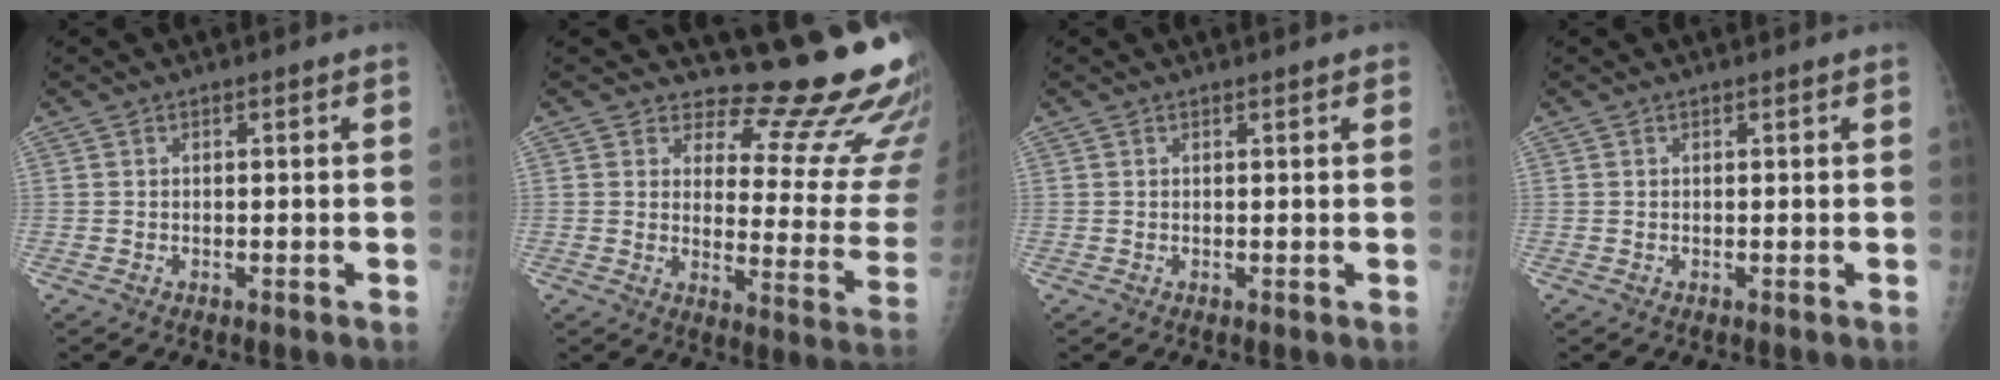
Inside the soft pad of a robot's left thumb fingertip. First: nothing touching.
{"total": 17.3, "force": [15.3, 4.6, 6.8], "torque": [-0.041, -0.158, 0.174]}
{"total": 1.1, "force": [0.8, 0.3, 0.7], "torque": [-0.006, 0.001, 0.008]}
{"total": 0.0}